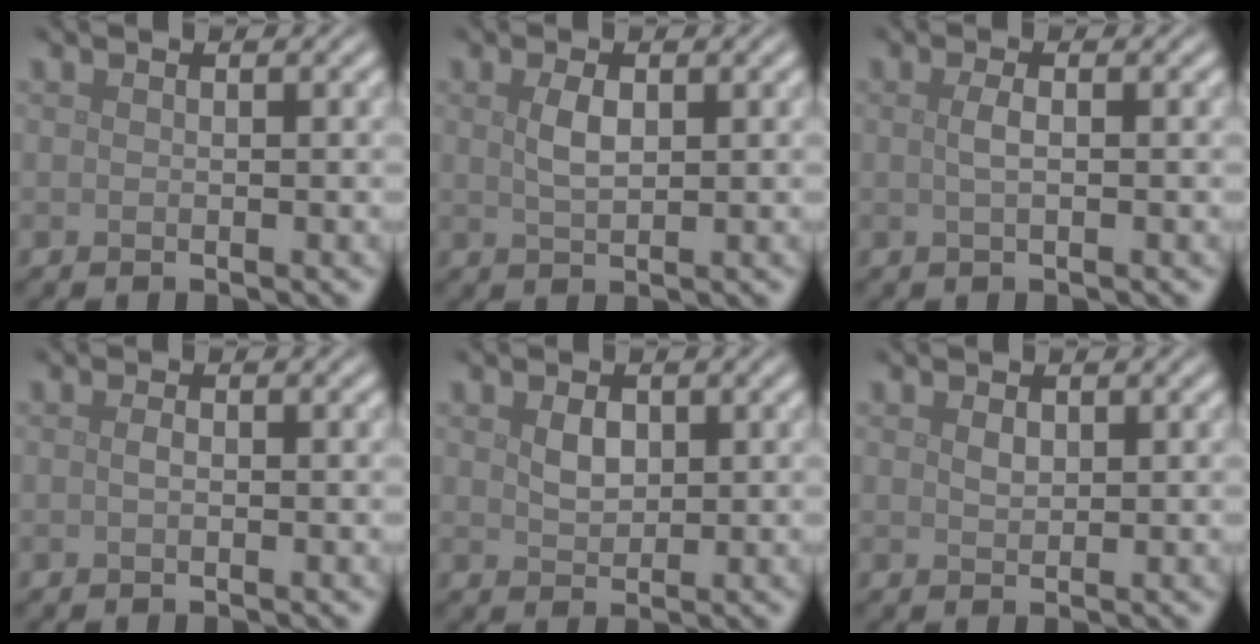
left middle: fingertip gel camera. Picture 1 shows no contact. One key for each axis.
{"total": 2.0, "fx": 0.6, "fy": 0.9, "fz": 1.7, "tx": -0.040, "ty": 0.000, "tz": 0.014}
{"total": 1.3, "fx": 0.1, "fy": 0.4, "fz": 1.2, "tx": -0.026, "ty": 0.004, "tz": 0.001}
{"total": 0.6, "fx": -0.1, "fy": 0.3, "fz": 0.6, "tx": -0.015, "ty": 0.001, "tz": -0.002}
{"total": 1.8, "fx": 0.6, "fy": 1.2, "fz": 1.2, "tx": -0.026, "ty": 0.000, "tz": 0.014}
{"total": 1.0, "fx": 0.5, "fy": 0.6, "fz": 0.6, "tx": -0.015, "ty": 0.000, "tz": 0.010}